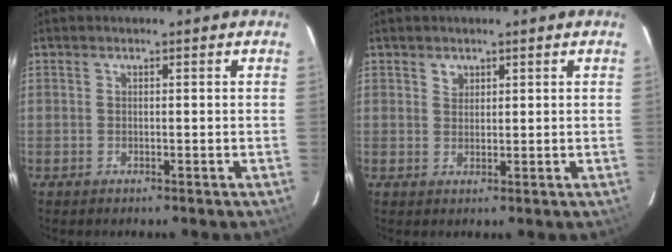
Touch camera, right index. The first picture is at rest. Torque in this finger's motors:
{"motor_torque": [-0.03, 0.03, 0.00, 0.01]}